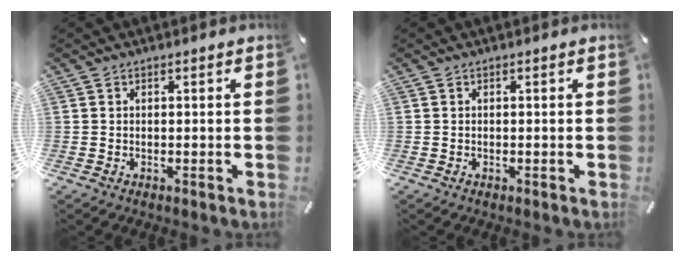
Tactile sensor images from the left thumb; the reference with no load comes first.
{"total": 0.0}